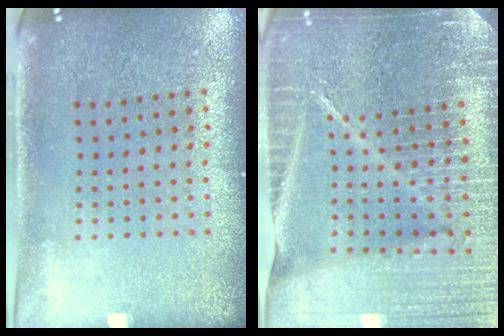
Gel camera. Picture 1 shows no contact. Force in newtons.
{"total": 6.1, "press": 5.4, "slide": 2.9}